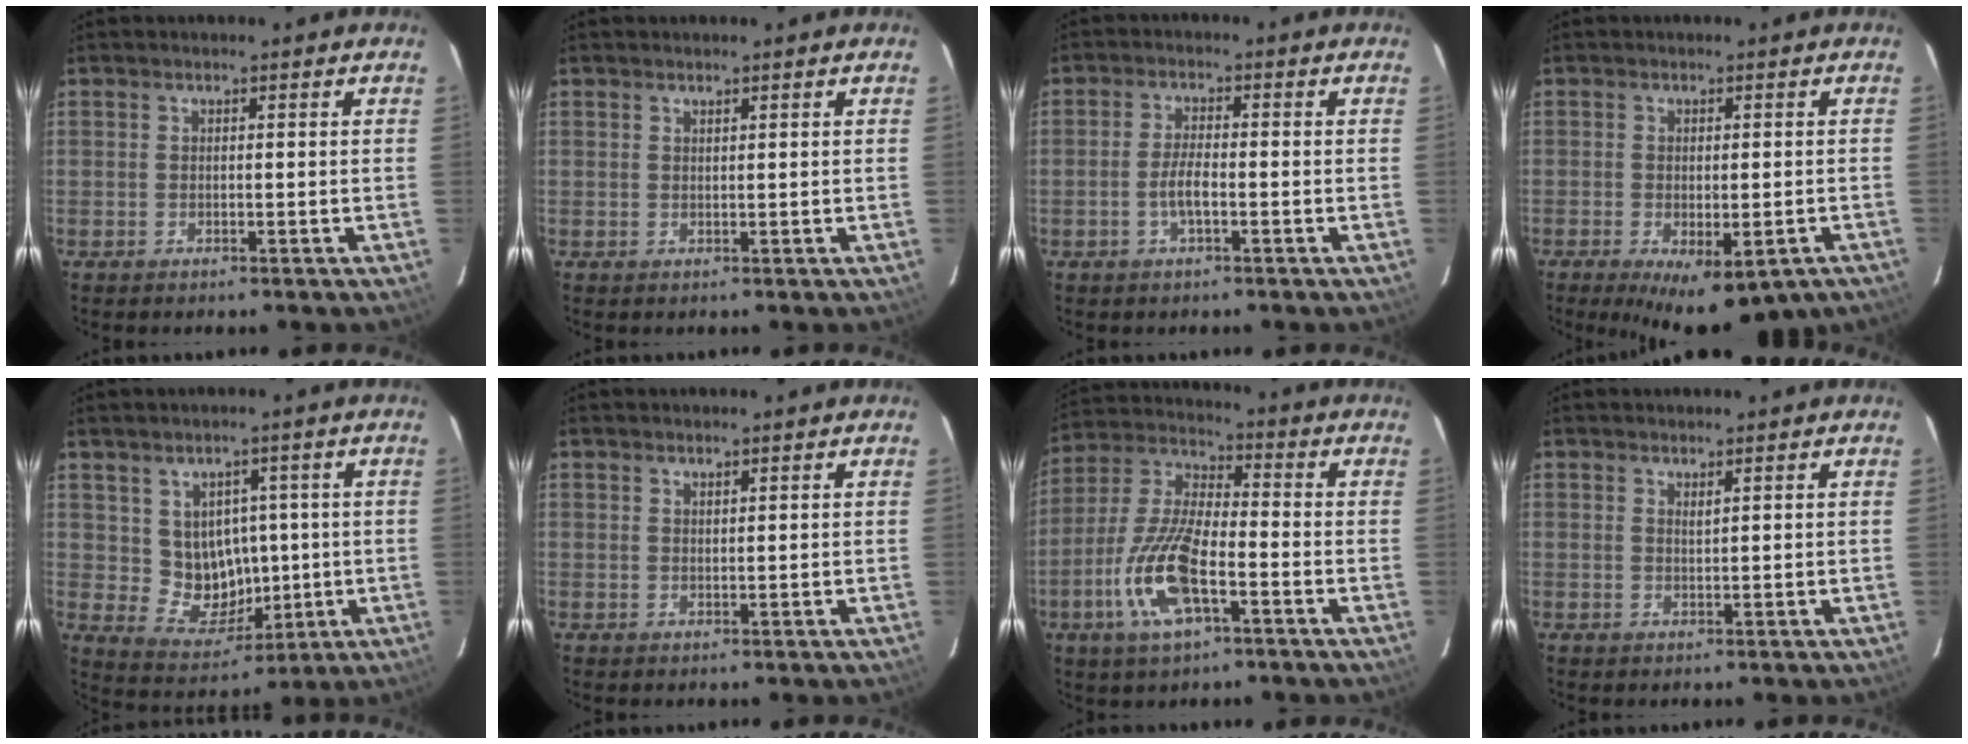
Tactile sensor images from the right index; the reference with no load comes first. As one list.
[{"total": 0.5, "force": [0.5, 0.0, 0.2], "torque": [-0.003, 0.000, 0.010]}, {"total": 3.7, "force": [-1.4, 0.9, 3.3], "torque": [-0.069, 0.001, -0.026]}, {"total": 13.2, "force": [-8.4, 5.2, 8.7], "torque": [-0.144, -0.029, -0.104]}, {"total": 8.7, "force": [0.7, 8.1, 3.2], "torque": [-0.064, 0.001, 0.031]}, {"total": 0.7, "force": [0.7, 0.1, 0.3], "torque": [-0.004, 0.000, 0.013]}, {"total": 14.6, "force": [-5.8, 5.1, 12.3], "torque": [-0.268, -0.007, -0.114]}, {"total": 1.0, "force": [0.7, 0.0, 0.6], "torque": [-0.011, 0.000, 0.013]}]